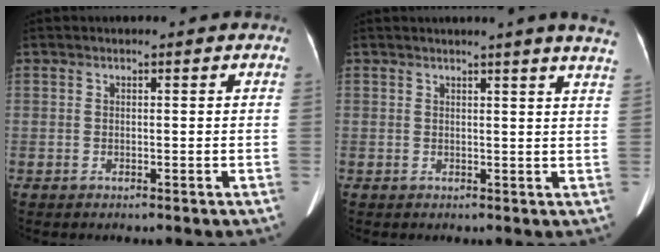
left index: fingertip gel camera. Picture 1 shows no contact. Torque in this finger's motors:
{"motor_torque": [0.81, -1.33, 0.00, -0.09]}